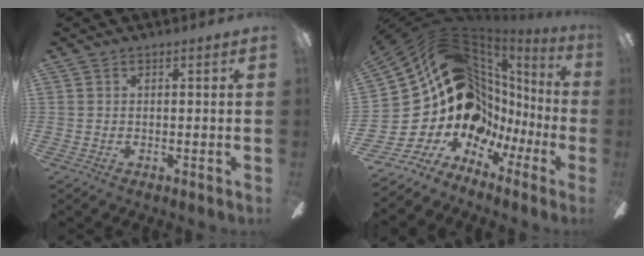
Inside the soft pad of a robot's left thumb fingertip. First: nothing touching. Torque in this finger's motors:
{"motor_torque": [0.69, 4.32, 1.26, 1.52, 0.14]}